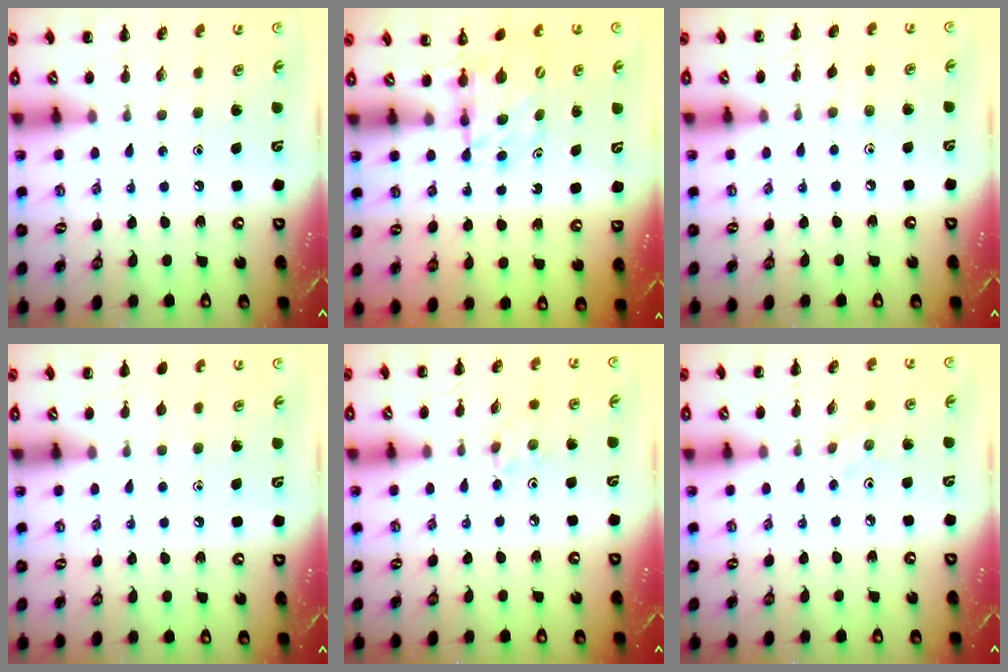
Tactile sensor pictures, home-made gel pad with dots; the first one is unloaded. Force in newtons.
{"total": 5.4, "press": 5.3, "slide": 0.6}
{"total": 4.6, "press": 4.4, "slide": 1.5}
{"total": 3.1, "press": 2.9, "slide": 1.2}
{"total": 2.9, "press": 2.7, "slide": 0.9}
{"total": 2.4, "press": 2.3, "slide": 0.8}